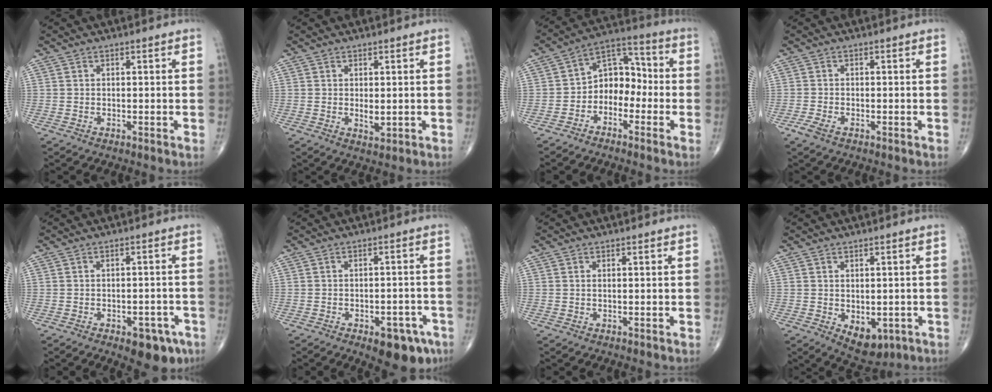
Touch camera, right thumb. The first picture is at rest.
{"total": 2.0, "force": [0.1, 0.9, 1.8], "torque": [-0.028, -0.008, 0.004]}
{"total": 8.9, "force": [-2.5, 6.6, 5.4], "torque": [-0.051, 0.052, -0.061]}
{"total": 2.1, "force": [-1.2, 0.8, 1.5], "torque": [-0.039, -0.003, -0.028]}
{"total": 7.7, "force": [-4.4, 3.8, 4.9], "torque": [-0.035, 0.023, -0.051]}
{"total": 9.0, "force": [-5.2, 4.3, 5.9], "torque": [-0.047, 0.028, -0.063]}
{"total": 0.0}
{"total": 6.6, "force": [-1.9, 4.1, 4.7], "torque": [-0.044, -0.003, -0.012]}